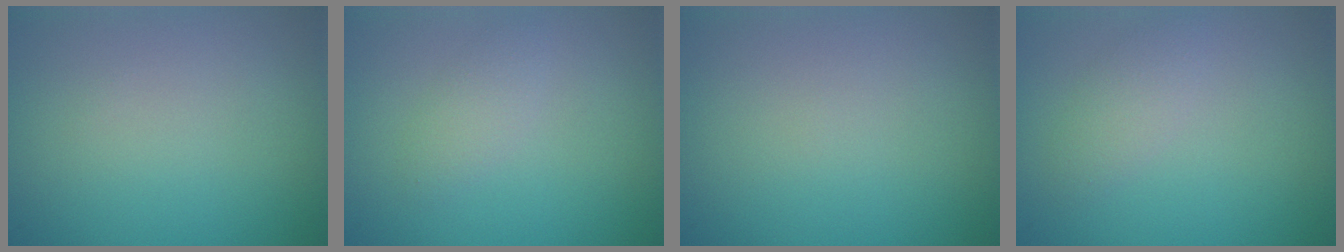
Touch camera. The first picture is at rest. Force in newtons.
{"total": 1.5, "press": 1.5, "slide": 0.0}
{"total": 0.0}
{"total": 1.6, "press": 1.6, "slide": 0.2}